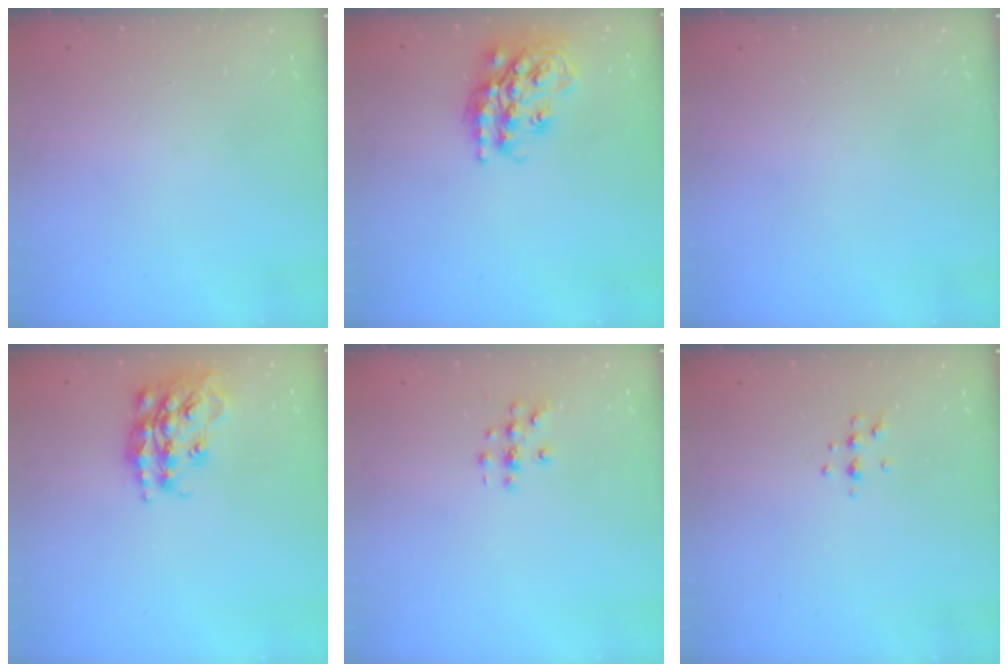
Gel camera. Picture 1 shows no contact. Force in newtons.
{"total": 20.4, "press": 20.3, "slide": 1.7}
{"total": 0.0}
{"total": 18.2, "press": 18.2, "slide": 1.2}
{"total": 3.9, "press": 3.8, "slide": 0.5}
{"total": 5.2, "press": 5.0, "slide": 1.1}